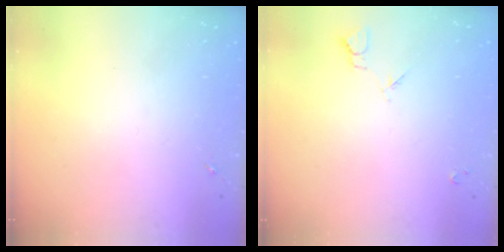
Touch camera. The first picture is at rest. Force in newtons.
{"total": 3.9, "press": 3.9, "slide": 0.7}